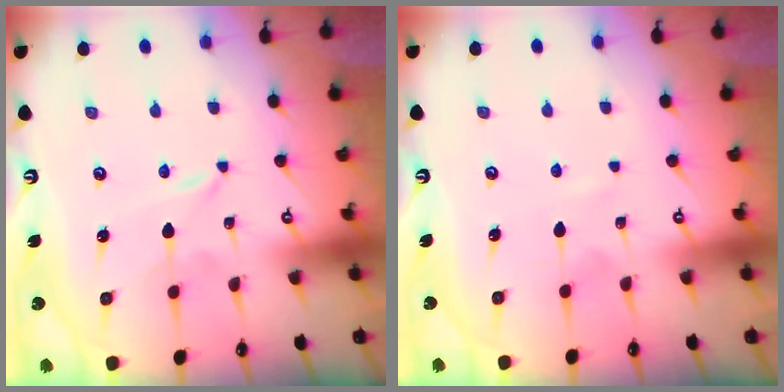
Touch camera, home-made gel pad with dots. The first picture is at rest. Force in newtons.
{"total": 2.2, "press": 2.2, "slide": 0.2}